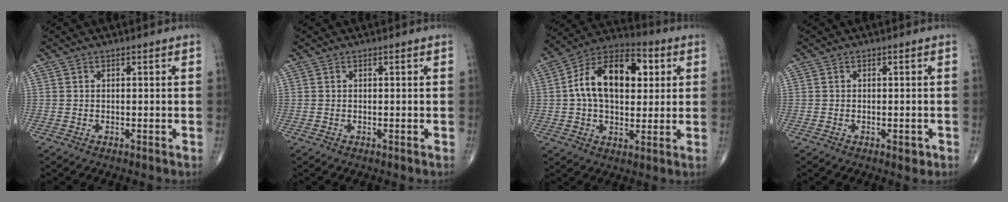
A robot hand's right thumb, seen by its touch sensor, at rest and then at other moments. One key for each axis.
{"total": 0.0}
{"total": 17.8, "fx": 3.4, "fy": 10.6, "fz": 13.9, "tx": -0.203, "ty": 0.016, "tz": 0.047}
{"total": 1.4, "fx": -0.6, "fy": 0.7, "fz": 1.0, "tx": -0.008, "ty": -0.001, "tz": -0.008}